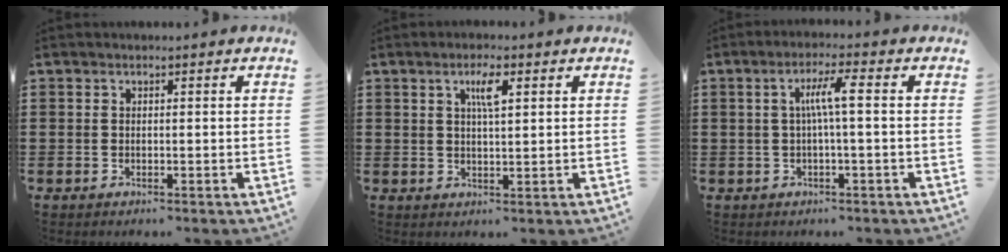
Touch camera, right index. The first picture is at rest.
{"total": 3.7, "force": [1.5, 0.9, 3.3], "torque": [-0.062, 0.006, 0.021]}
{"total": 4.8, "force": [0.1, 0.3, 4.8], "torque": [-0.092, 0.005, -0.004]}